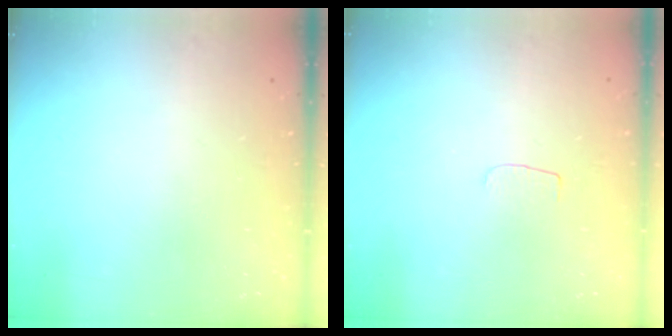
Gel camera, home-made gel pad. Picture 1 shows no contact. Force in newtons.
{"total": 3.1, "press": 3.1, "slide": 0.3}